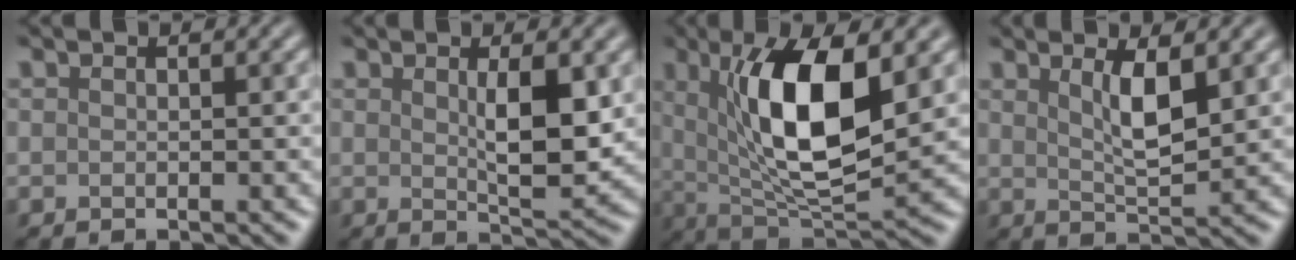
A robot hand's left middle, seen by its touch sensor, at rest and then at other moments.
{"total": 4.3, "force": [0.9, 1.2, 4.1], "torque": [-0.069, -0.005, 0.020]}
{"total": 10.2, "force": [2.6, 3.5, 9.2], "torque": [-0.158, -0.008, 0.046]}
{"total": 3.7, "force": [1.5, 0.9, 3.3], "torque": [-0.056, -0.005, 0.028]}